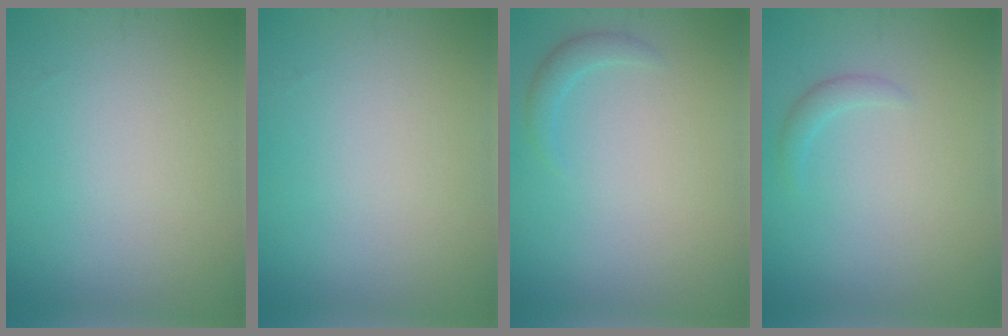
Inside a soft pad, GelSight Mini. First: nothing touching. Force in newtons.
{"total": 0.0}
{"total": 1.3, "press": 1.3, "slide": 0.2}
{"total": 1.0, "press": 1.0, "slide": 0.0}